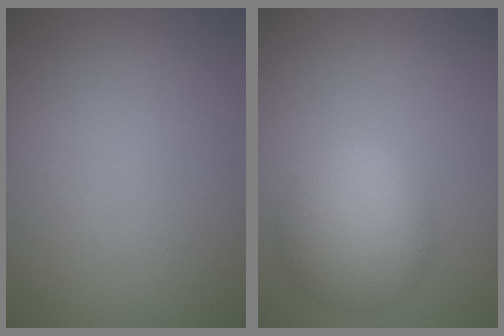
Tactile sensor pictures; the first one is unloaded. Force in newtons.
{"total": 5.8, "press": 5.8, "slide": 0.2}